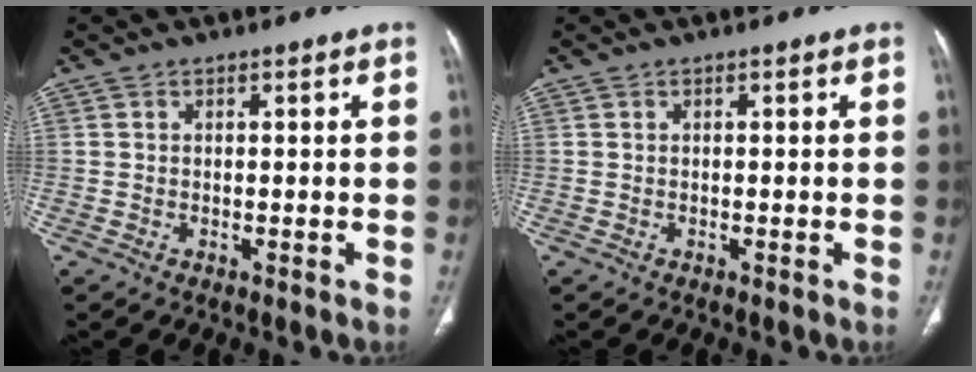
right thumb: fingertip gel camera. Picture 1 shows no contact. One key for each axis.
{"total": 0.0}